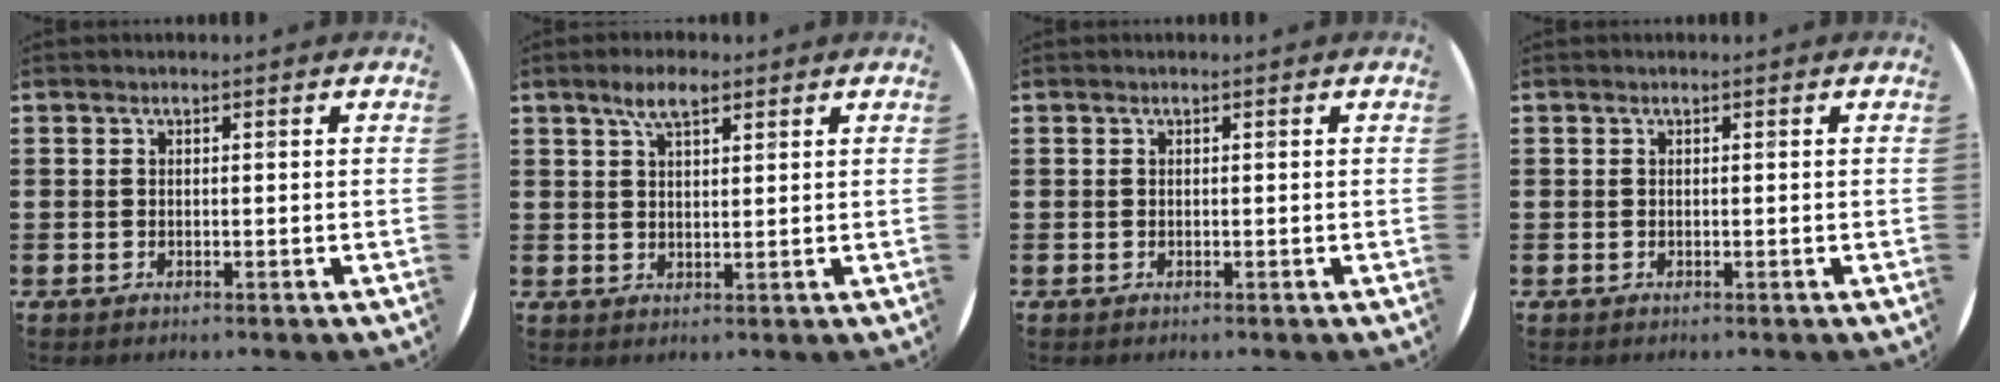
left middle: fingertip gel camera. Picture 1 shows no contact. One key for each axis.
{"total": 4.3, "fx": 3.0, "fy": 1.5, "fz": 2.8, "tx": -0.053, "ty": 0.003, "tz": 0.051}
{"total": 0.0}
{"total": 0.0}